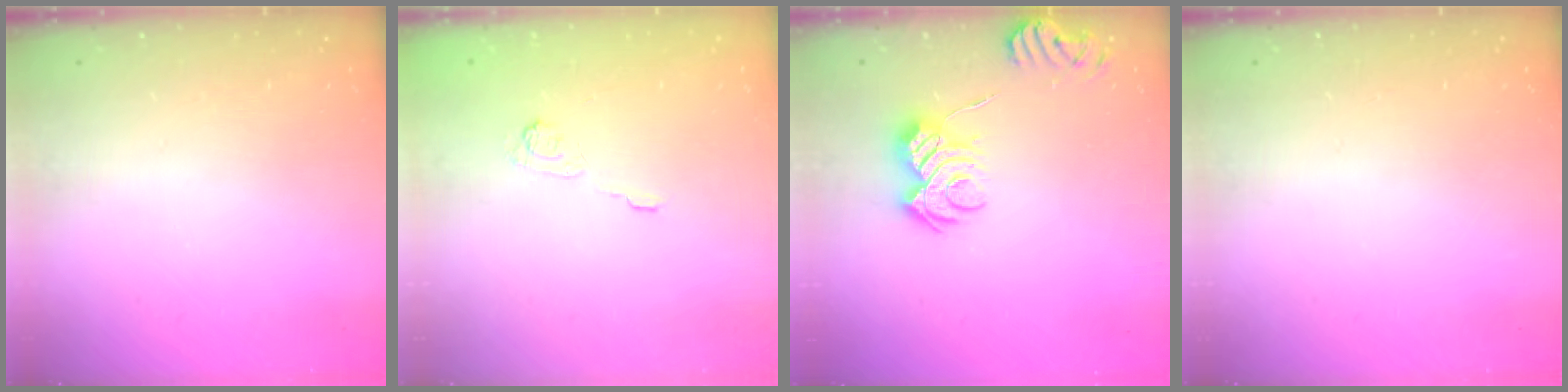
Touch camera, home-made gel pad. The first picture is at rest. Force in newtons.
{"total": 2.5, "press": 2.1, "slide": 1.4}
{"total": 8.5, "press": 8.5, "slide": 0.7}
{"total": 0.0}